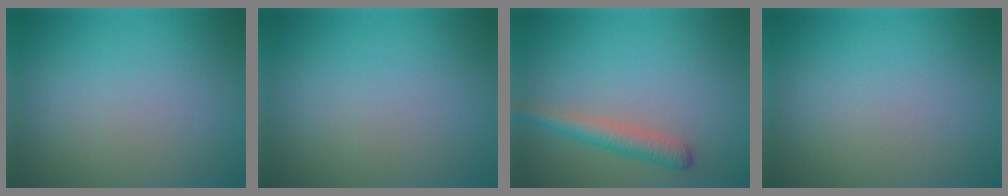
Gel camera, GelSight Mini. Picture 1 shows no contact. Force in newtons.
{"total": 0.0}
{"total": 2.8, "press": 2.8, "slide": 0.2}
{"total": 0.0}